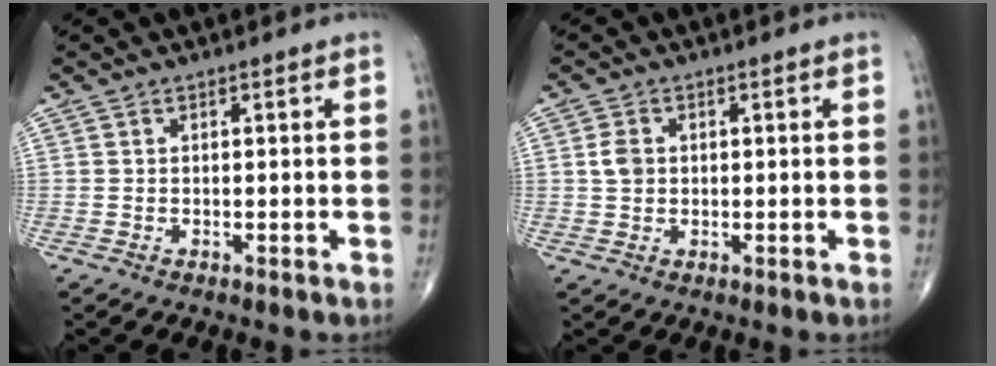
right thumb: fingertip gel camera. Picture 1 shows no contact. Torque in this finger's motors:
{"motor_torque": [-0.28, 0.25, 0.39, 0.14, 0.09]}